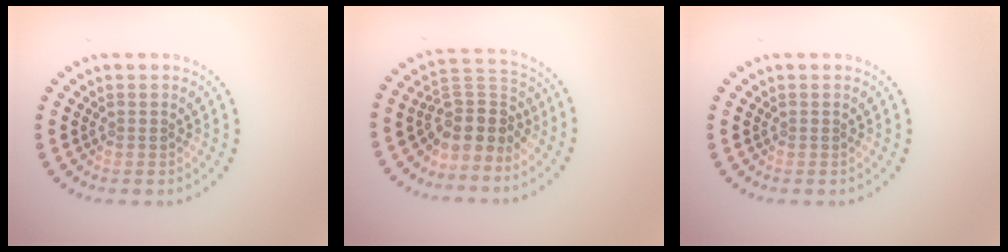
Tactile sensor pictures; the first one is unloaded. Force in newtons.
{"total": 4.1, "press": 3.5, "slide": 2.2}
{"total": 0.0}